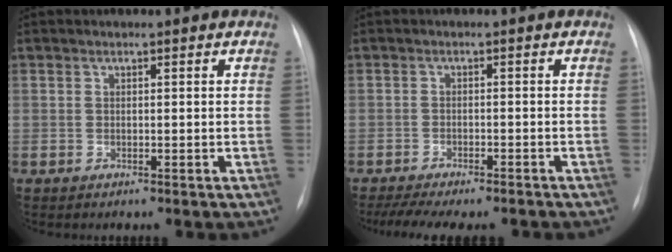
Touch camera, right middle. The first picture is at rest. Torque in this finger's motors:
{"motor_torque": [0.78, -1.11, 0.04, 0.02]}